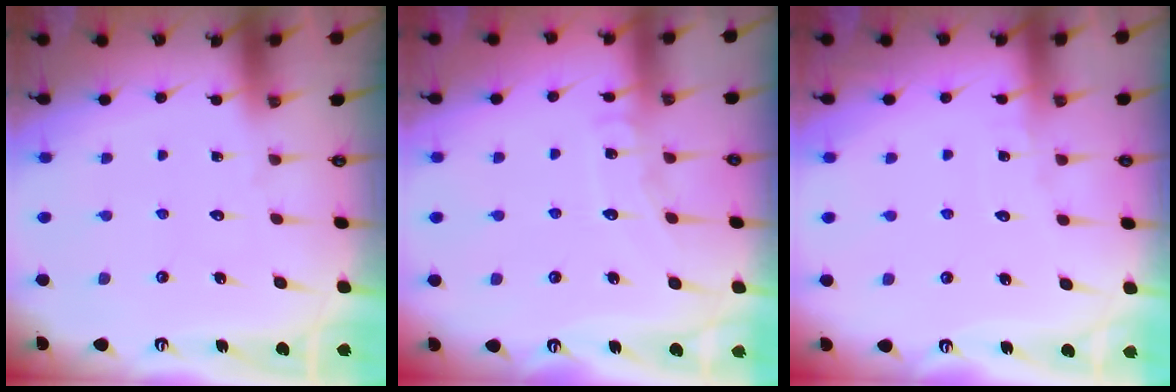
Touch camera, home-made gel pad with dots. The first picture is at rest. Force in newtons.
{"total": 7.3, "press": 7.3, "slide": 0.6}
{"total": 2.7, "press": 2.7, "slide": 0.3}